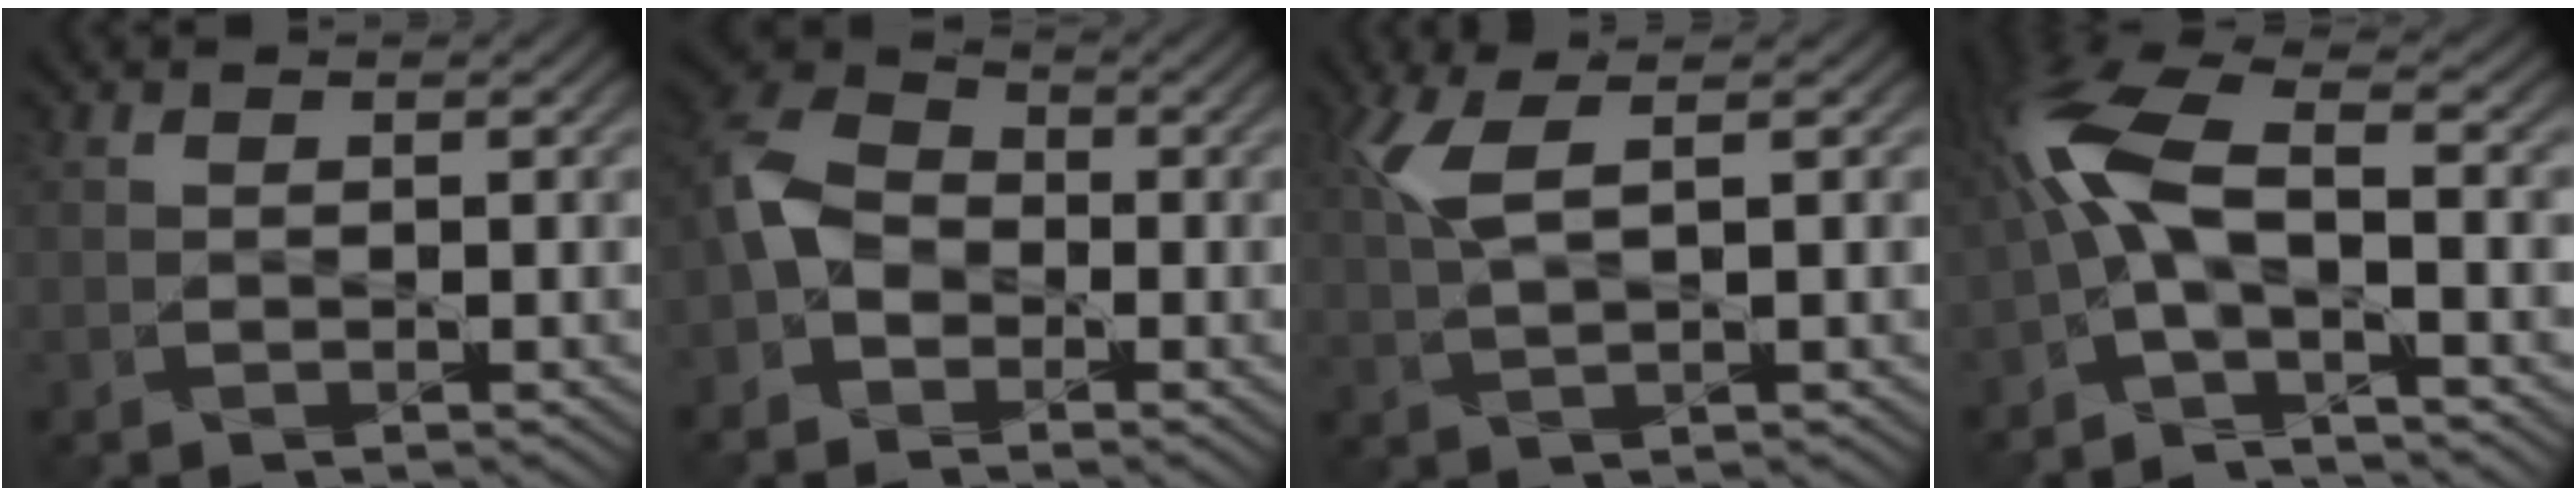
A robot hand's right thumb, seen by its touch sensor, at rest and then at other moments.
{"total": 6.7, "force": [-2.5, 4.7, 4.1], "torque": [-0.114, 0.004, -0.068]}
{"total": 4.1, "force": [1.6, 0.1, 3.7], "torque": [-0.103, 0.012, 0.037]}
{"total": 9.5, "force": [-1.9, 2.9, 8.8], "torque": [-0.216, 0.018, -0.052]}